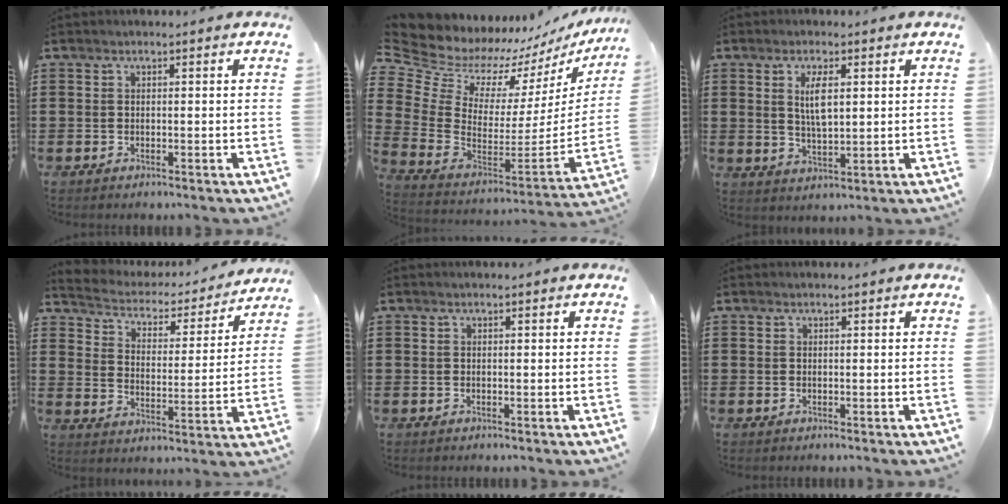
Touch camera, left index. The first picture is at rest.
{"total": 7.3, "force": [6.5, 3.4, 0.2], "torque": [-0.065, -0.071, 0.111]}
{"total": 5.0, "force": [1.6, 1.7, 4.5], "torque": [-0.085, 0.002, 0.024]}
{"total": 2.5, "force": [2.4, 0.8, 0.1], "torque": [-0.024, -0.026, 0.030]}
{"total": 0.0}
{"total": 0.0}